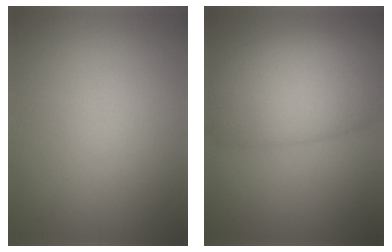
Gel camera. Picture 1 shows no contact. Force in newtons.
{"total": 9.1, "press": 9.1, "slide": 0.3}